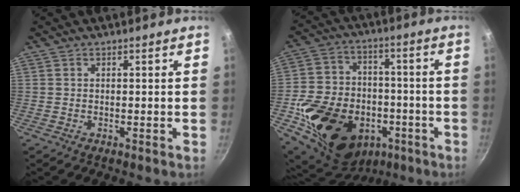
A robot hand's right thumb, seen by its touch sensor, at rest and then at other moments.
{"total": 24.4, "force": [-7.6, 18.4, 14.1], "torque": [-0.228, 0.055, -0.103]}